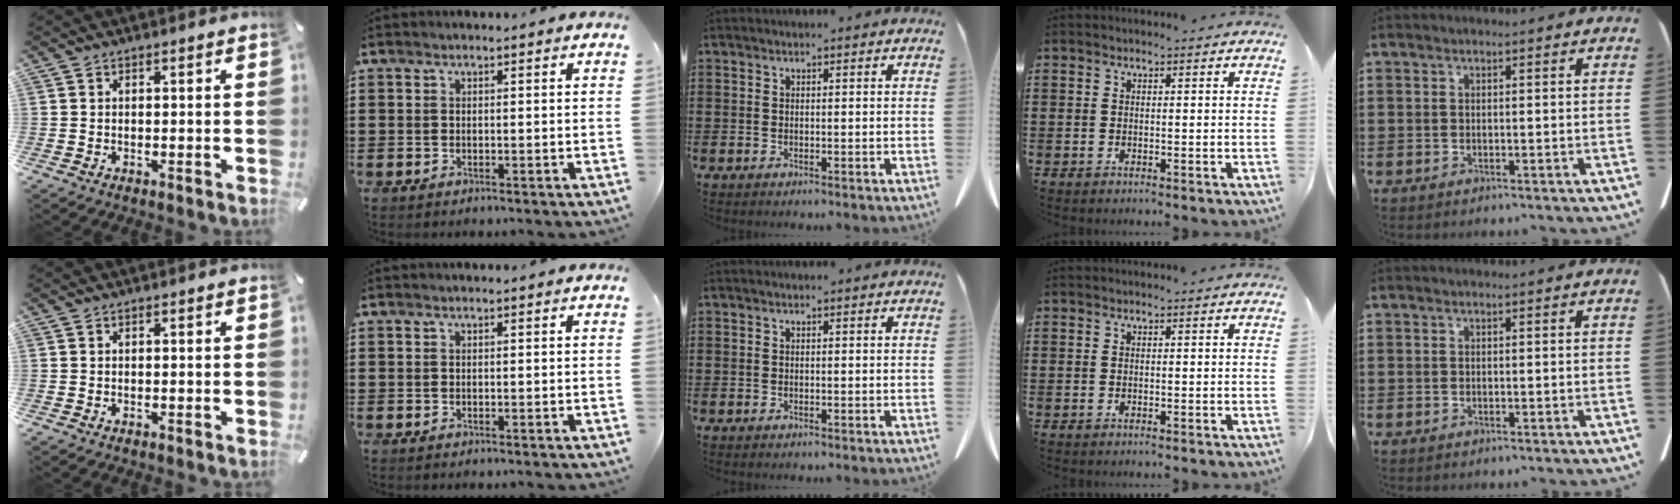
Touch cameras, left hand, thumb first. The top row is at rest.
{}